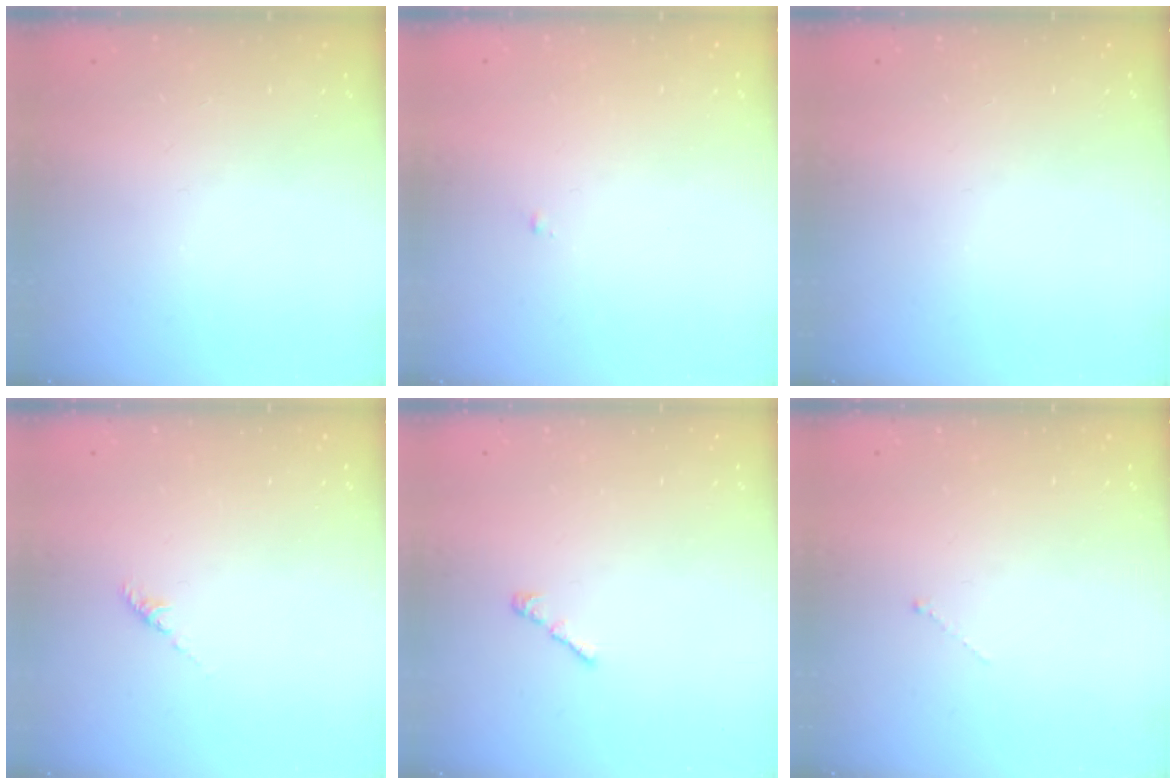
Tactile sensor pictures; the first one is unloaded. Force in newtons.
{"total": 0.6, "press": 0.6, "slide": 0.2}
{"total": 0.0}
{"total": 1.2, "press": 1.1, "slide": 0.5}
{"total": 2.2, "press": 2.1, "slide": 0.6}
{"total": 0.0}